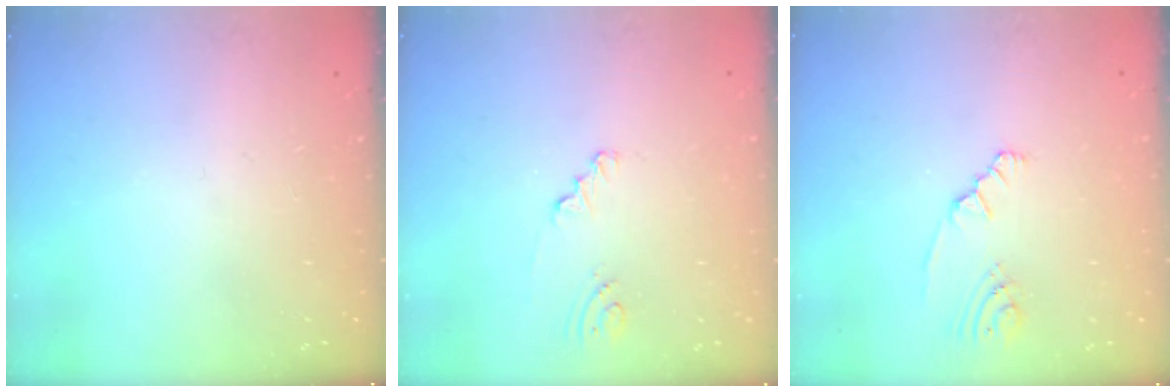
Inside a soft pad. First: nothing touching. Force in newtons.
{"total": 1.2, "press": 1.1, "slide": 0.1}
{"total": 2.5, "press": 2.2, "slide": 1.1}